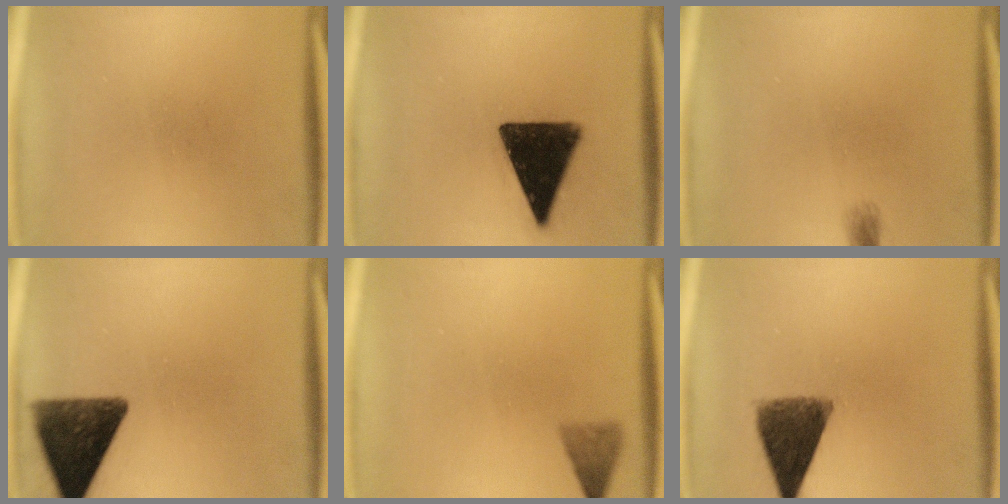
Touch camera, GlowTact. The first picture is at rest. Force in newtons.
{"total": 15.9}
{"total": 1.4}
{"total": 12.0}
{"total": 2.5}
{"total": 9.3}